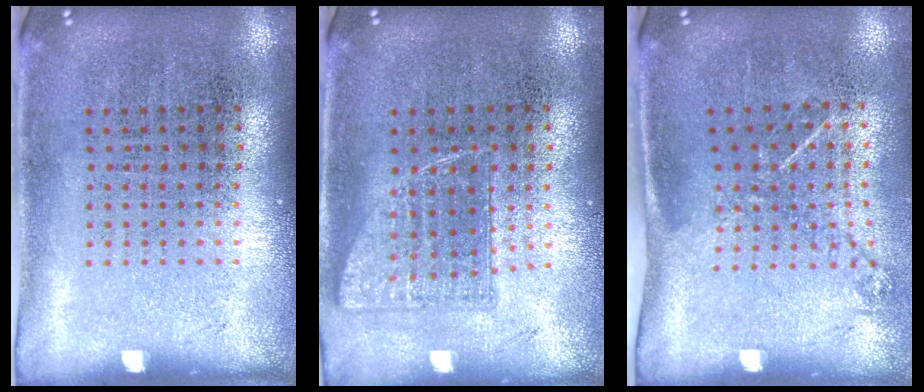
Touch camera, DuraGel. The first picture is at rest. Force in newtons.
{"total": 0.9, "press": 0.8, "slide": 0.3}
{"total": 1.2, "press": 0.8, "slide": 0.8}